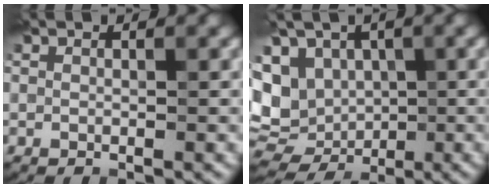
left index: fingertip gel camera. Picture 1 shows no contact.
{"total": 10.6, "force": [0.3, 8.6, 6.3], "torque": [-0.119, -0.004, 0.003]}